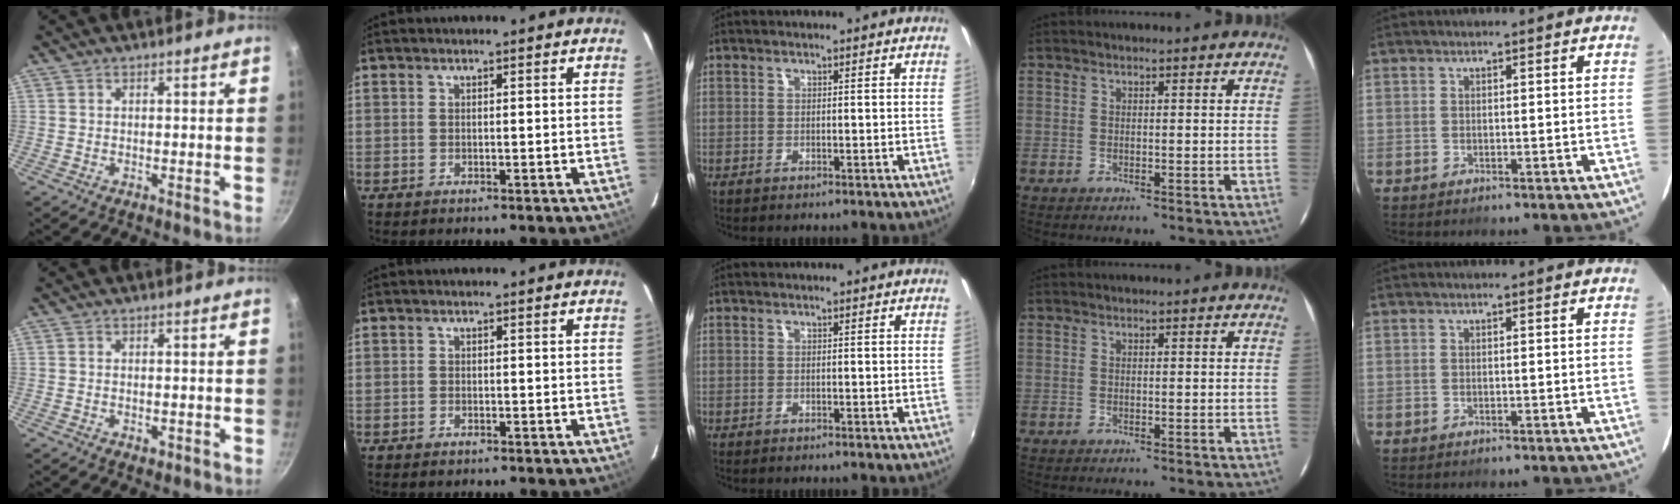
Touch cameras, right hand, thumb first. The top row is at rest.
{"thumb": {"total": 1.5, "force": [-0.6, 0.9, 1.1], "torque": [-0.016, 0.000, -0.010]}, "index": {"total": 1.0, "force": [-0.7, 0.6, 0.3], "torque": [-0.006, 0.000, -0.012]}}